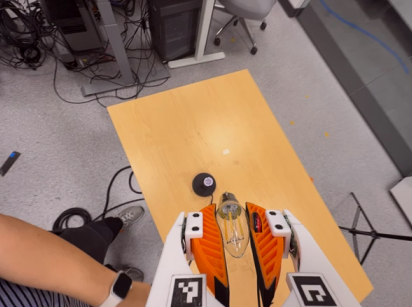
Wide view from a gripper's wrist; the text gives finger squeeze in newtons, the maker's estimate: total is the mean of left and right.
{"total": 21.7, "left": 24.6, "right": 18.8}